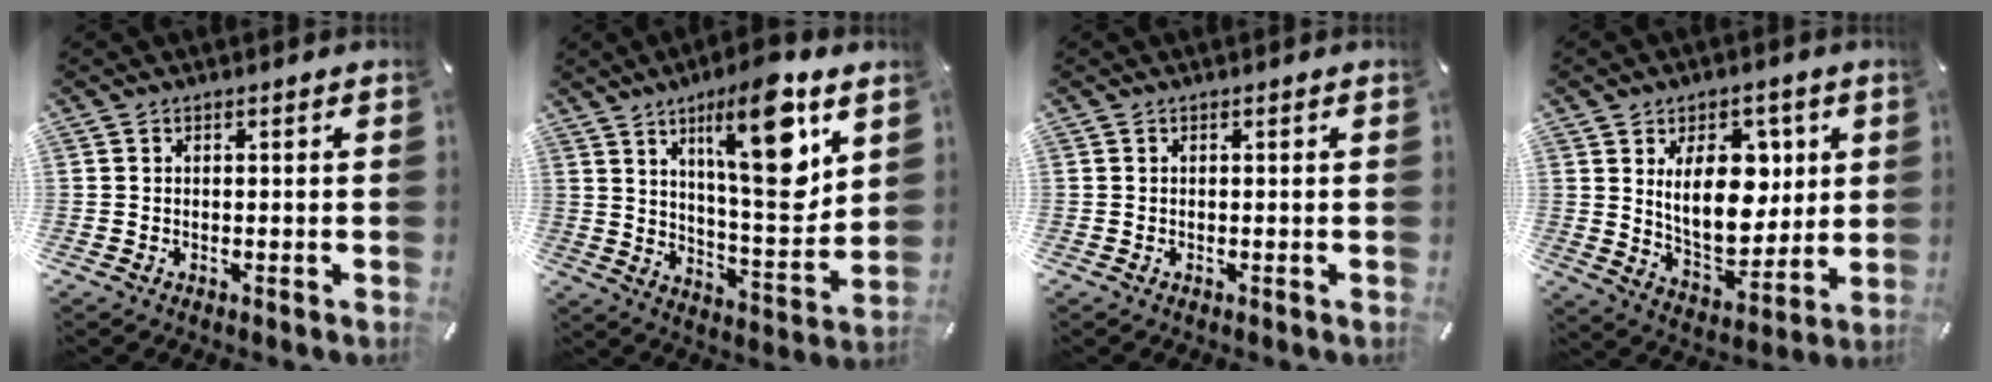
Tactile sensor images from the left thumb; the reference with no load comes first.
{"total": 19.2, "force": [9.6, 5.6, 15.6], "torque": [-0.230, -0.051, 0.144]}
{"total": 0.0}
{"total": 15.7, "force": [4.6, 9.8, 11.4], "torque": [-0.184, -0.008, 0.078]}